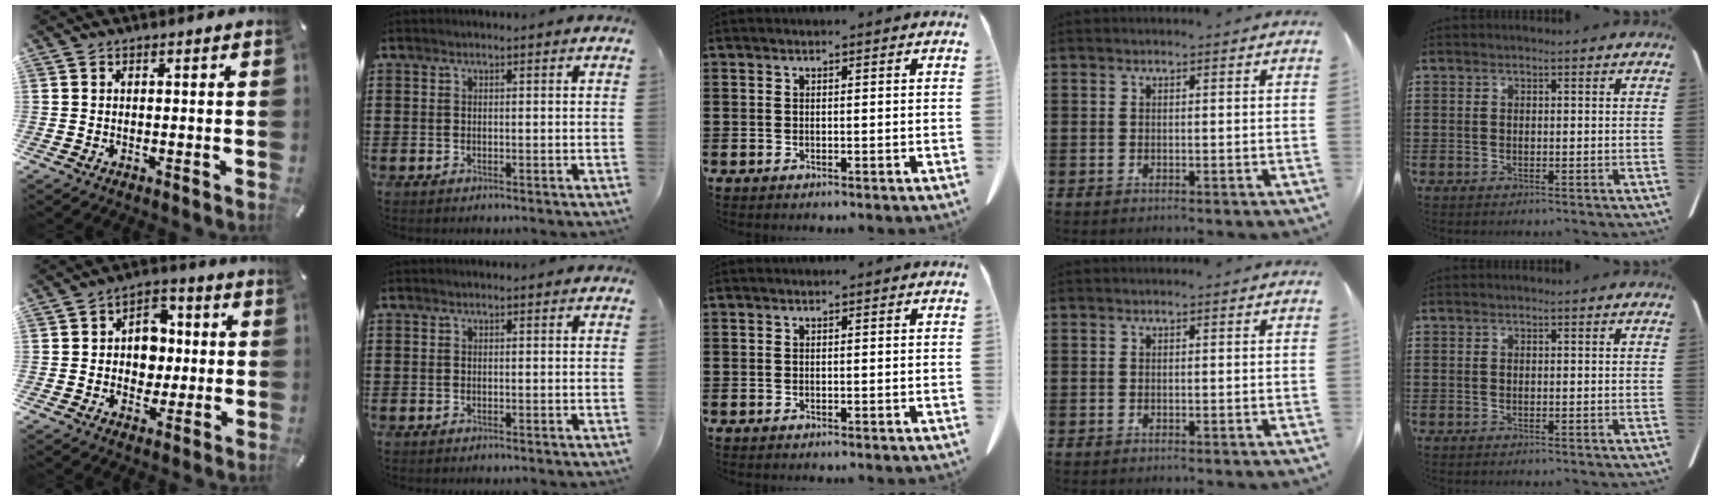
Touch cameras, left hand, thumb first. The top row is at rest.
{"thumb": {"total": 8.4, "force": [-0.5, 7.4, 4.1], "torque": [-0.057, 0.012, -0.008]}}